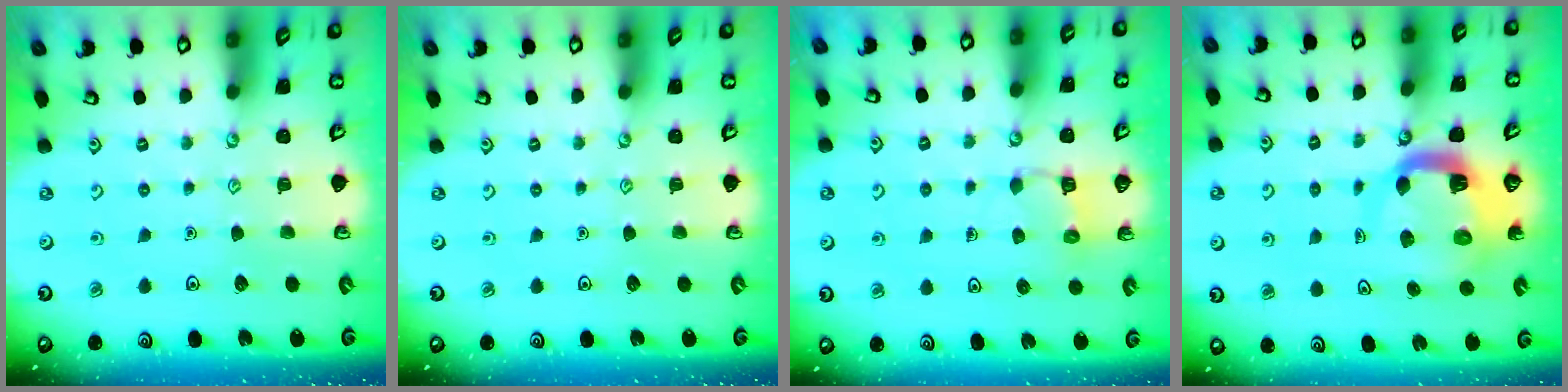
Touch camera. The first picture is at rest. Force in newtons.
{"total": 0.0}
{"total": 6.3, "press": 6.2, "slide": 0.4}
{"total": 9.4, "press": 9.4, "slide": 1.3}